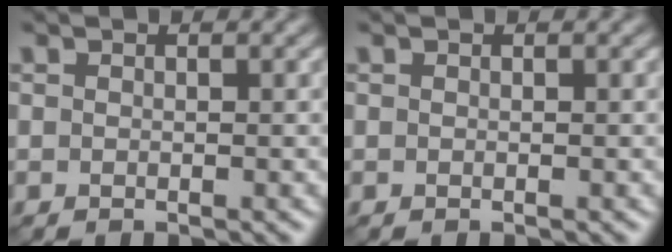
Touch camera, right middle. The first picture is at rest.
{"total": 0.0}